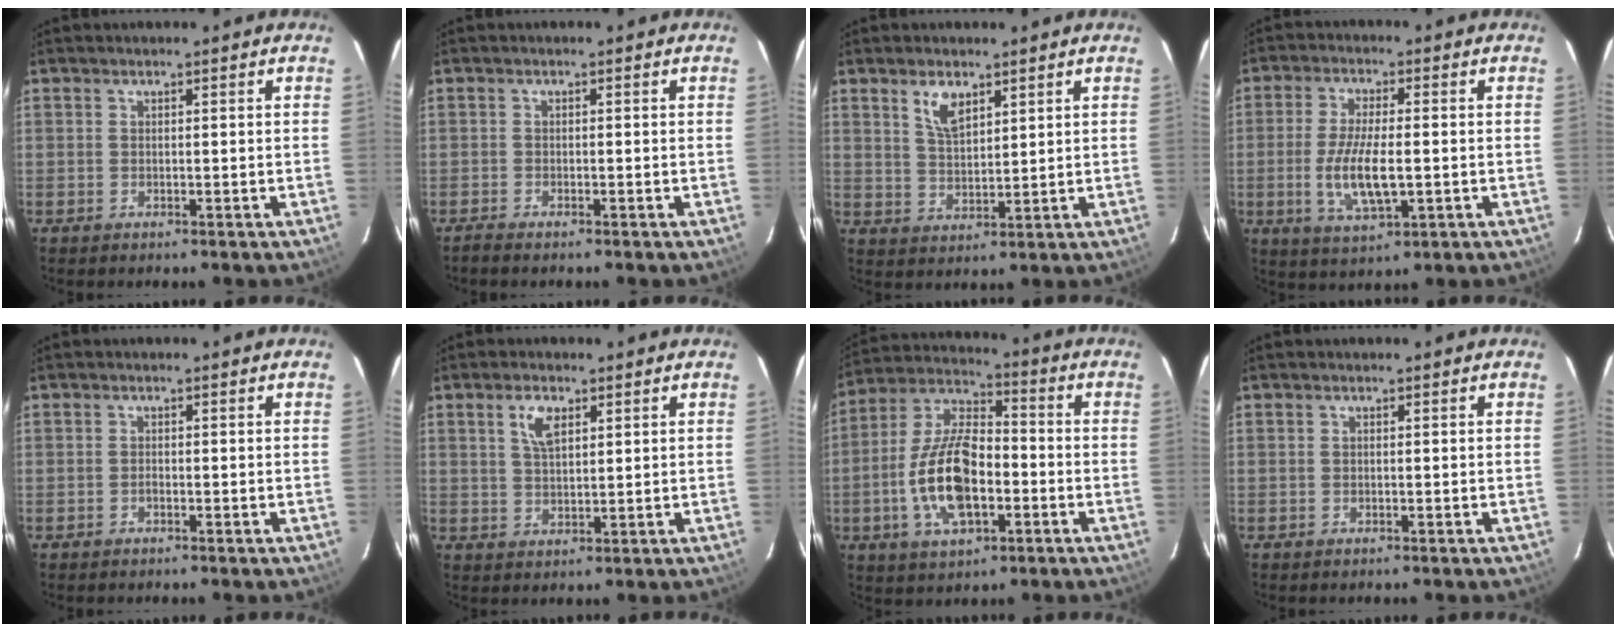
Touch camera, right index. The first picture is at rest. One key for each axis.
{"total": 1.6, "fx": -1.4, "fy": 0.2, "fz": 0.7, "tx": -0.022, "ty": -0.004, "tz": -0.026}
{"total": 5.5, "fx": 3.3, "fy": 2.5, "fz": 3.6, "tx": -0.066, "ty": 0.002, "tz": 0.065}
{"total": 9.8, "fx": -1.7, "fy": 3.2, "fz": 9.1, "tx": -0.183, "ty": -0.011, "tz": -0.028}
{"total": 0.5, "fx": -0.4, "fy": 0.3, "fz": 0.3, "tx": -0.003, "ty": 0.002, "tz": -0.008}
{"total": 4.6, "fx": 2.2, "fy": 2.2, "fz": 3.4, "tx": -0.063, "ty": 0.007, "tz": 0.043}
{"total": 15.8, "fx": -4.0, "fy": 7.5, "fz": 13.3, "tx": -0.271, "ty": 0.007, "tz": -0.072}
{"total": 0.0}